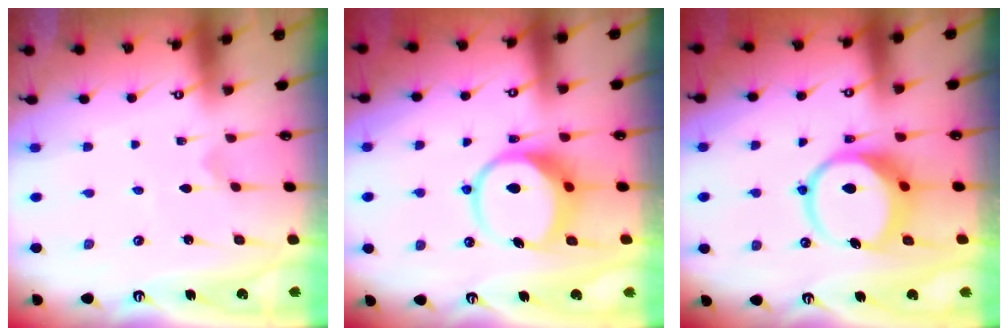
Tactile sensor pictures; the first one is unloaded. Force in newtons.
{"total": 8.7, "press": 8.6, "slide": 1.1}
{"total": 11.3, "press": 11.2, "slide": 1.4}